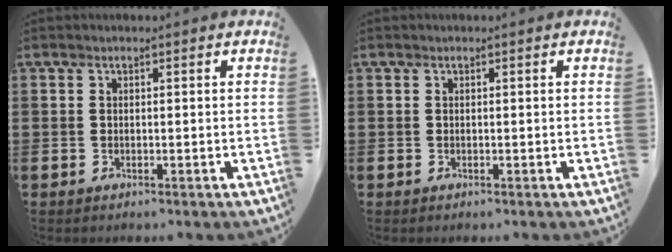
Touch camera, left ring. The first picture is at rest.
{"total": 0.0}